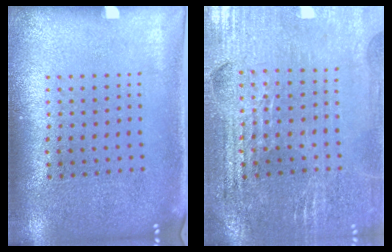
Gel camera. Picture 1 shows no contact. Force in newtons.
{"total": 2.9, "press": 2.8, "slide": 0.5}